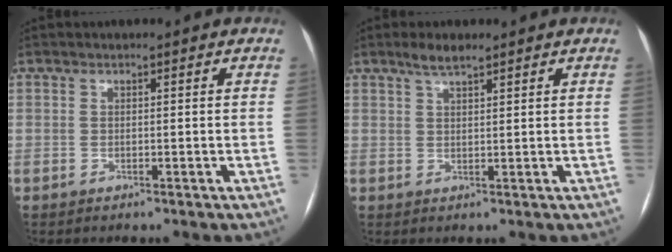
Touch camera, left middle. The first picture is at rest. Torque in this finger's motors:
{"motor_torque": [0.46, -0.43, 0.04, 0.01]}